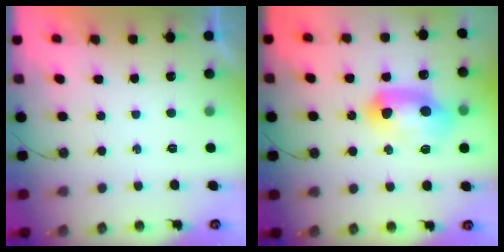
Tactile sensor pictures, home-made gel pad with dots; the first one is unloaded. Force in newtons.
{"total": 14.2, "press": 14.2, "slide": 0.8}